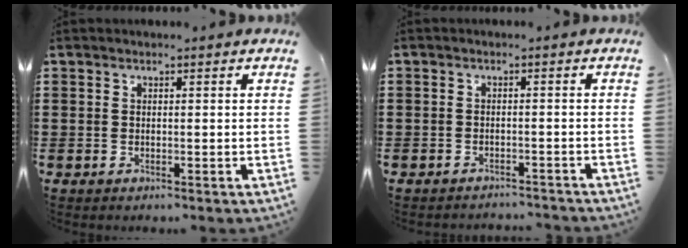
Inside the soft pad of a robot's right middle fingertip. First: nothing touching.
{"total": 2.1, "force": [-2.0, 0.4, -0.3], "torque": [0.000, 0.002, -0.048]}